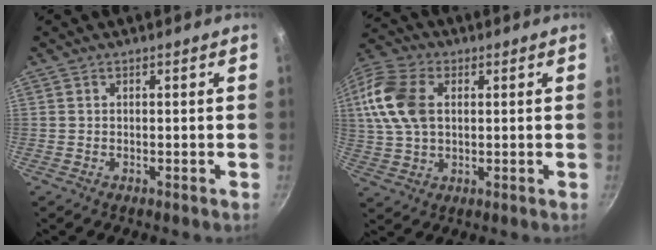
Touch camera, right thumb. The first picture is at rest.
{"total": 14.5, "force": [2.7, 9.7, 10.4], "torque": [-0.208, 0.016, 0.045]}